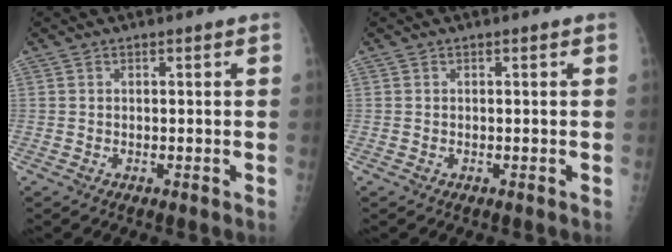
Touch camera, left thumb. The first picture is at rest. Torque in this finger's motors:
{"motor_torque": [-0.05, 0.21, -0.15, -0.03, 0.01]}